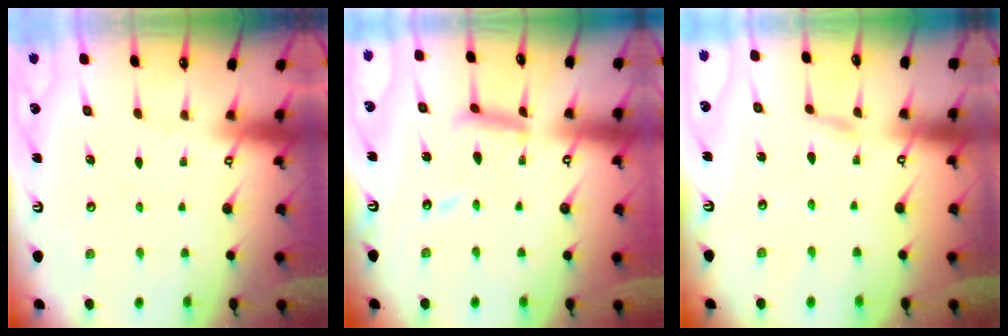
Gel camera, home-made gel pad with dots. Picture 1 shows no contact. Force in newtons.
{"total": 10.9, "press": 10.9, "slide": 0.8}
{"total": 1.7, "press": 1.7, "slide": 0.2}